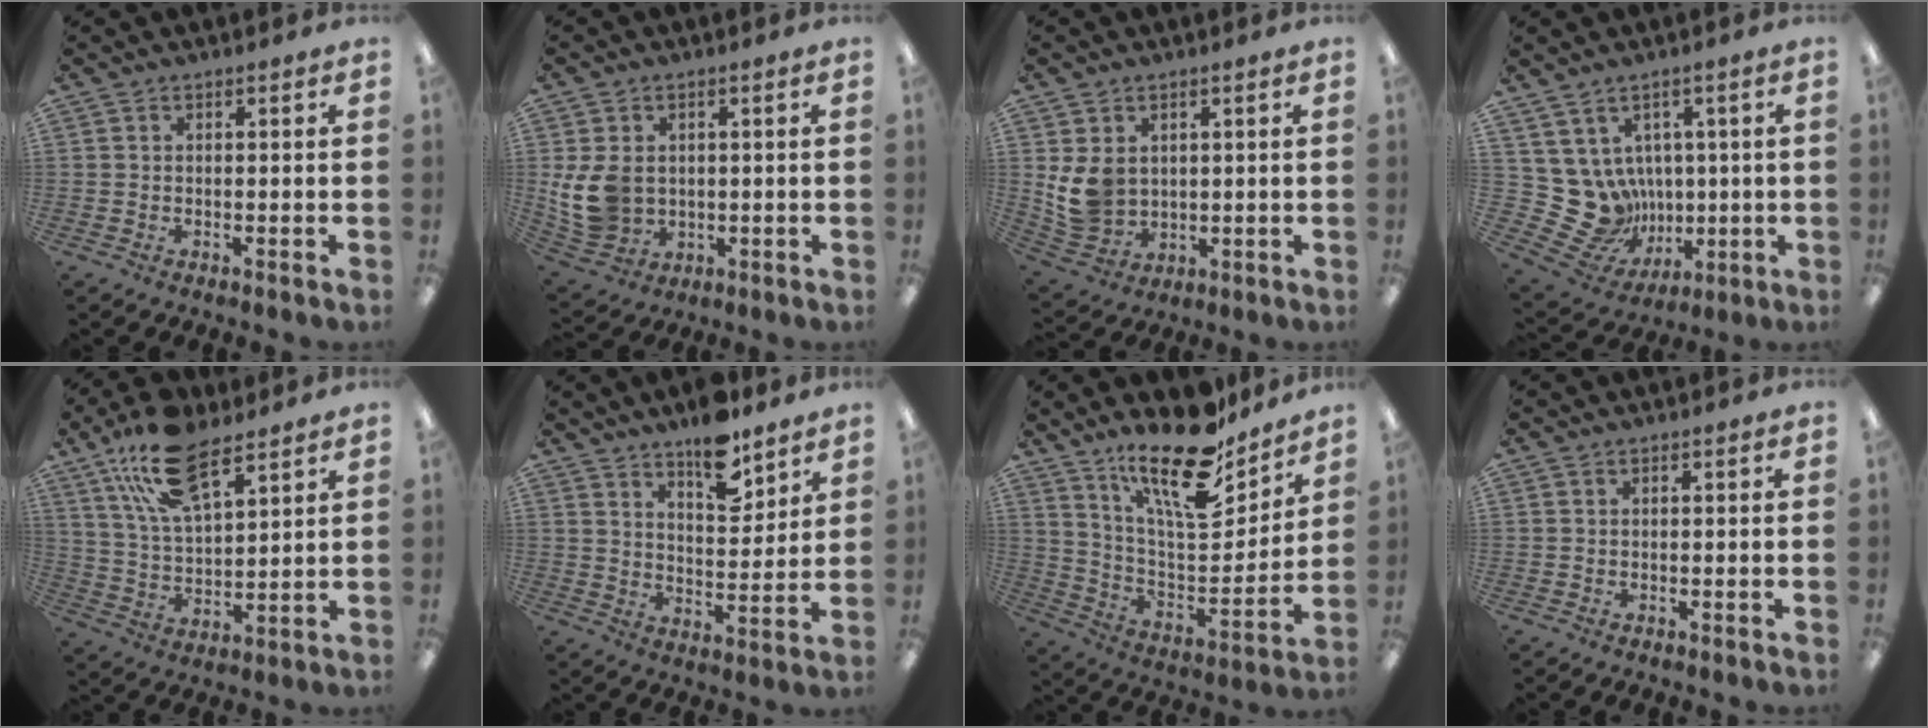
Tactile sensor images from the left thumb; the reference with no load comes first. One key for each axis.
{"total": 9.9, "fx": 0.5, "fy": 7.9, "fz": 5.9, "tx": -0.149, "ty": 0.007, "tz": 0.013}
{"total": 8.1, "fx": 1.9, "fy": 6.6, "fz": 4.4, "tx": -0.100, "ty": -0.001, "tz": 0.038}
{"total": 11.5, "fx": 1.0, "fy": 11.0, "fz": 3.1, "tx": -0.104, "ty": -0.032, "tz": 0.035}
{"total": 17.1, "fx": 10.7, "fy": 7.7, "fz": 10.9, "tx": -0.203, "ty": -0.028, "tz": 0.191}
{"total": 11.2, "fx": 8.7, "fy": 4.3, "fz": 5.7, "tx": -0.071, "ty": -0.056, "tz": 0.149}
{"total": 20.8, "fx": 15.5, "fy": 6.8, "fz": 12.1, "tx": -0.206, "ty": -0.104, "tz": 0.263}
{"total": 0.0}